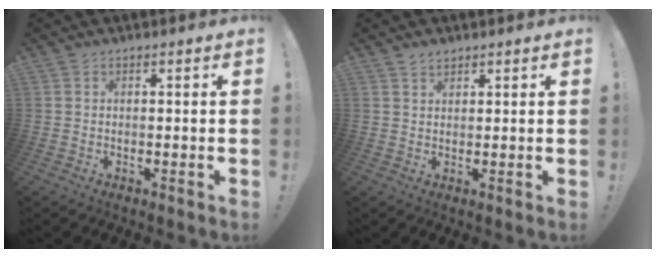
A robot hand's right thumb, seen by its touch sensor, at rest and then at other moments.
{"total": 2.1, "force": [1.7, 0.9, 0.6], "torque": [0.002, -0.013, 0.030]}